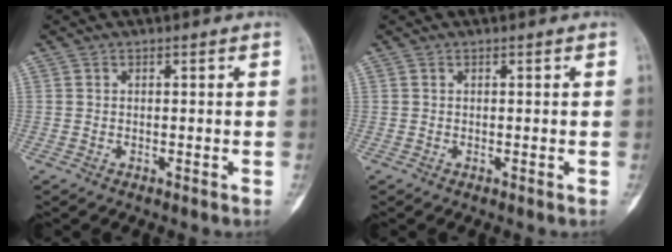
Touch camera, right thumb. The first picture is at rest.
{"total": 0.0}